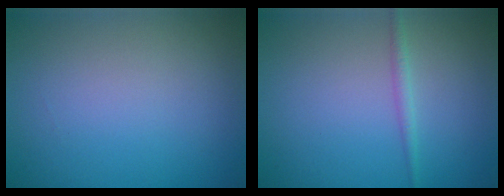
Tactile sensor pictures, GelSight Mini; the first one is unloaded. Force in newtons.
{"total": 1.1, "press": 1.1, "slide": 0.1}